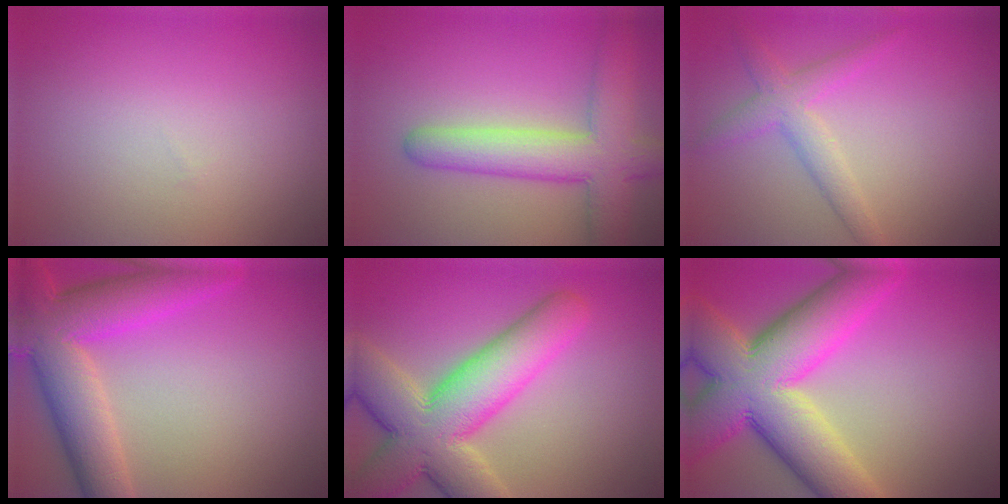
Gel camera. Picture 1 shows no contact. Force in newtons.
{"total": 6.3, "press": 6.3, "slide": 0.4}
{"total": 3.0, "press": 3.0, "slide": 0.1}
{"total": 9.6, "press": 9.6, "slide": 0.5}
{"total": 11.1, "press": 11.1, "slide": 1.0}
{"total": 13.7, "press": 13.7, "slide": 1.0}